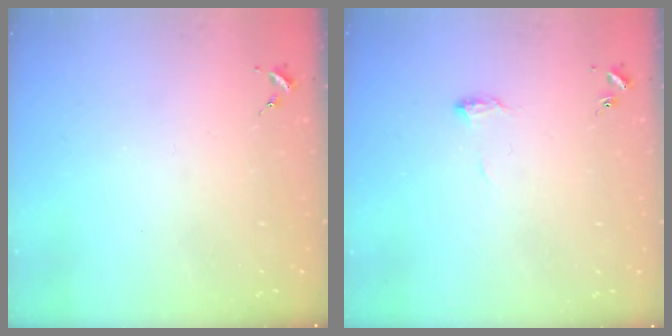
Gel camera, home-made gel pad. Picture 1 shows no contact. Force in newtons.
{"total": 5.3, "press": 5.3, "slide": 0.4}